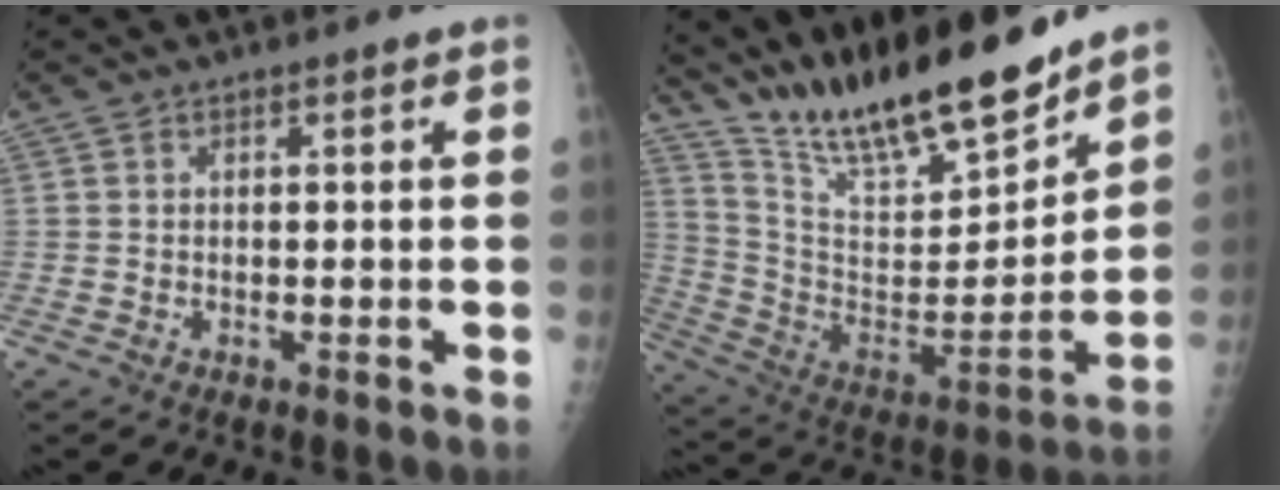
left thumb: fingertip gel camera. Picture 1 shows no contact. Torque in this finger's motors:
{"motor_torque": [0.48, 0.36, 1.41, -1.36, 0.10]}